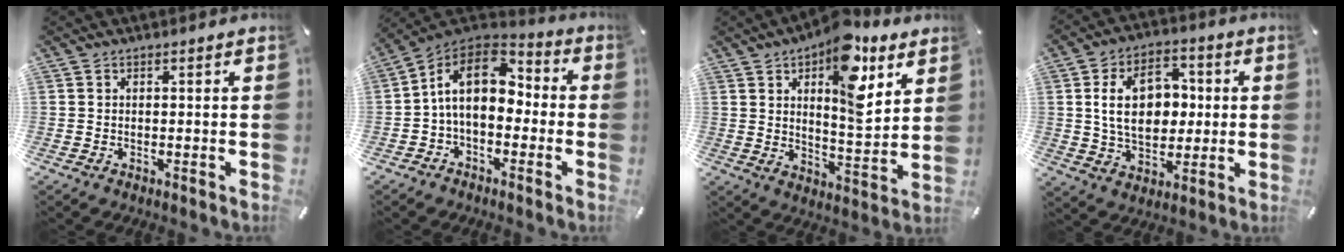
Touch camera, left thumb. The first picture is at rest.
{"total": 13.0, "force": [1.1, 8.7, 9.6], "torque": [-0.171, 0.004, 0.015]}
{"total": 14.4, "force": [7.8, 6.3, 10.3], "torque": [-0.141, -0.042, 0.129]}
{"total": 14.1, "force": [1.5, 10.4, 9.4], "torque": [-0.165, 0.012, 0.025]}